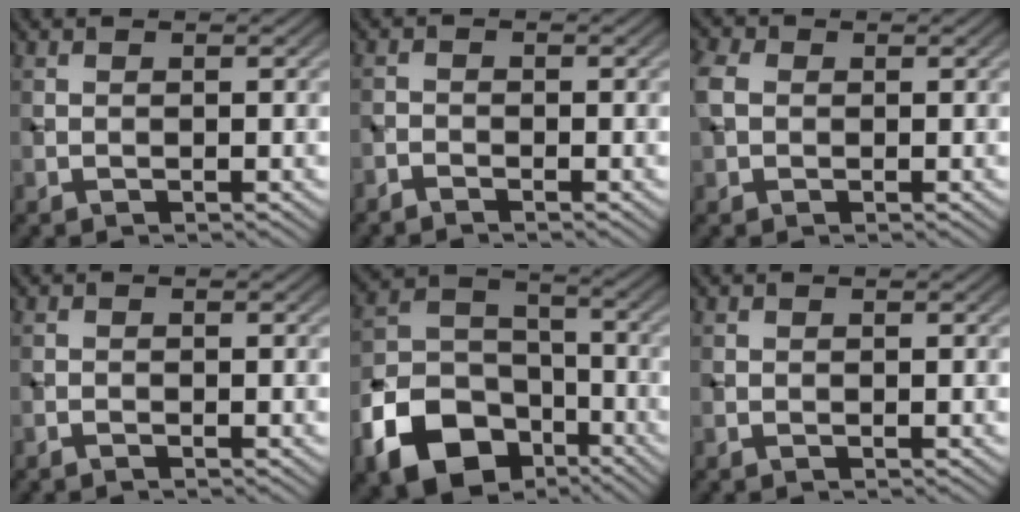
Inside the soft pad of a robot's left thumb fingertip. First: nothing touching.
{"total": 1.3, "force": [-1.3, 0.3, 0.4], "torque": [-0.007, -0.001, -0.030]}
{"total": 3.8, "force": [0.5, 3.0, 2.3], "torque": [-0.073, 0.009, 0.003]}
{"total": 0.5, "force": [-0.5, 0.0, 0.2], "torque": [-0.001, 0.000, -0.010]}
{"total": 13.6, "force": [-7.2, 9.1, 7.0], "torque": [-0.172, -0.030, -0.139]}
{"total": 0.0}